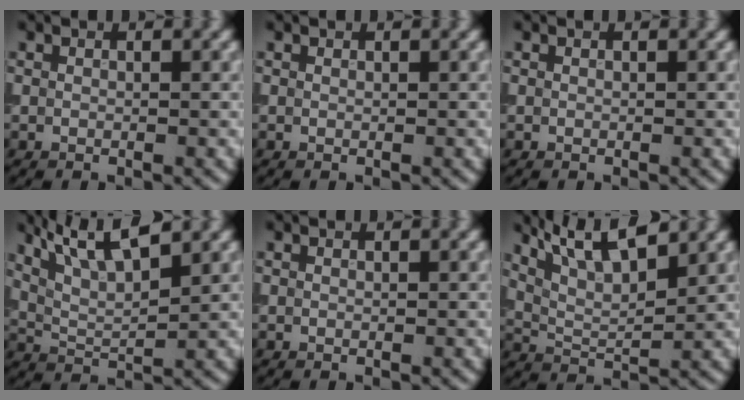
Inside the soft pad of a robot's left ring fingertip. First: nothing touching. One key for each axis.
{"total": 0.0}
{"total": 0.0}
{"total": 6.3, "fx": 4.0, "fy": 1.7, "fz": 4.5, "tx": -0.087, "ty": 0.016, "tz": 0.067}
{"total": 0.0}
{"total": 7.1, "fx": 4.7, "fy": 2.2, "fz": 4.8, "tx": -0.089, "ty": 0.021, "tz": 0.070}